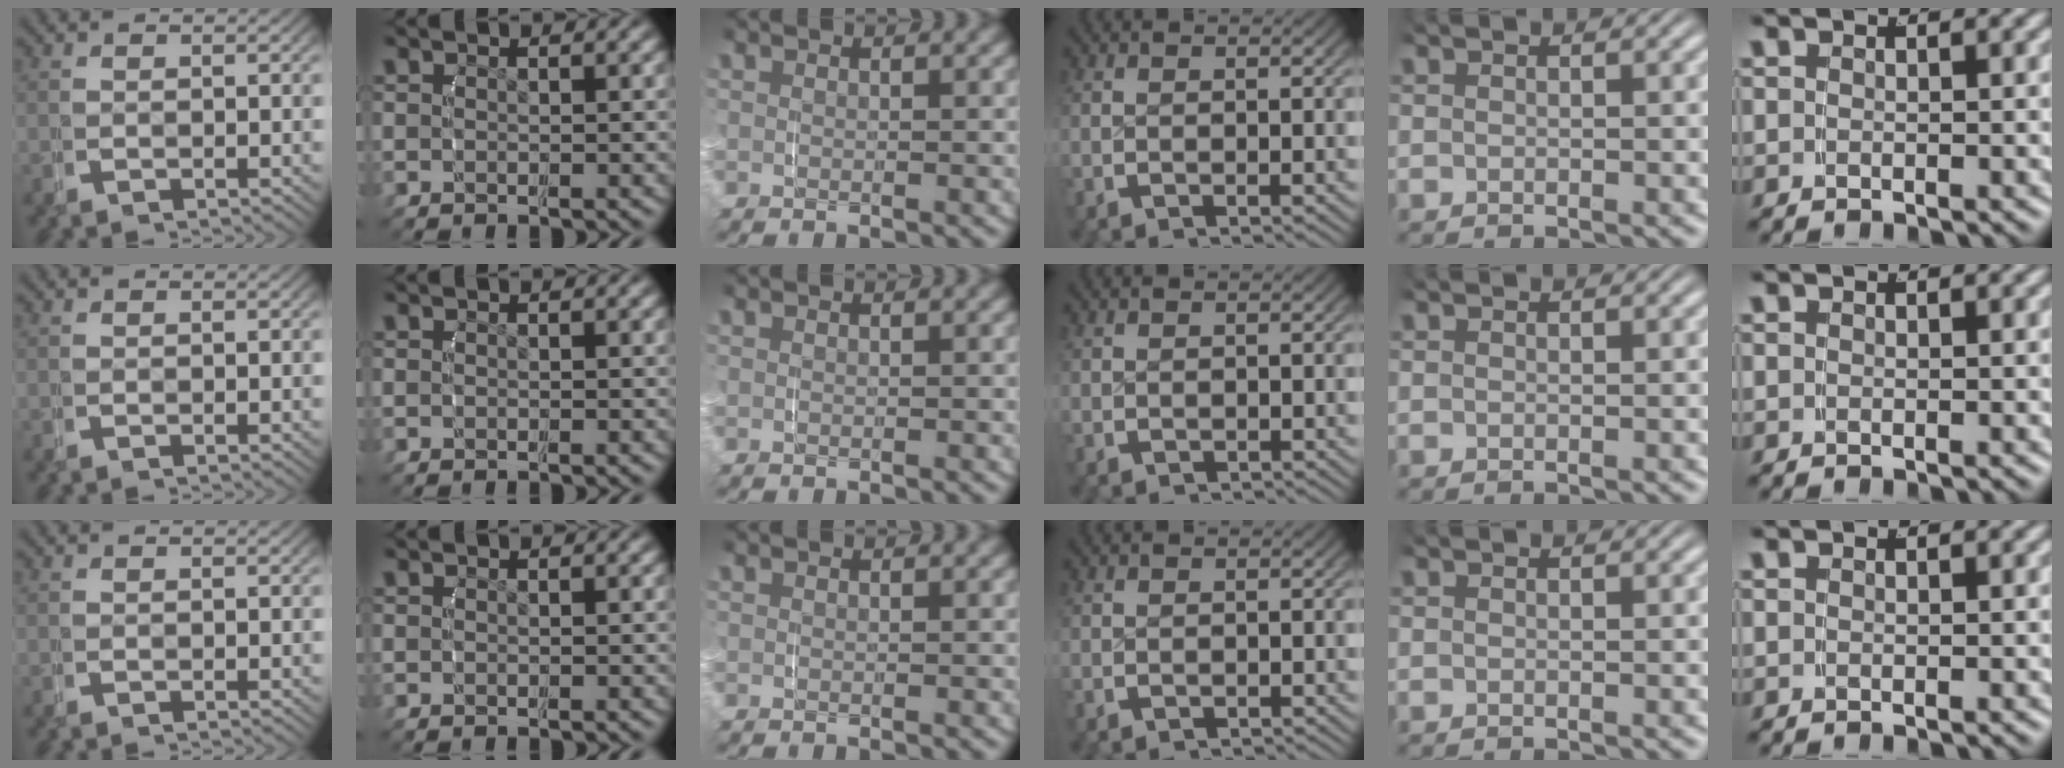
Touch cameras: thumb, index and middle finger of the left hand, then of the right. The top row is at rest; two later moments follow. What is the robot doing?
{"motion": "grasp_and_lifting", "object": "router"}